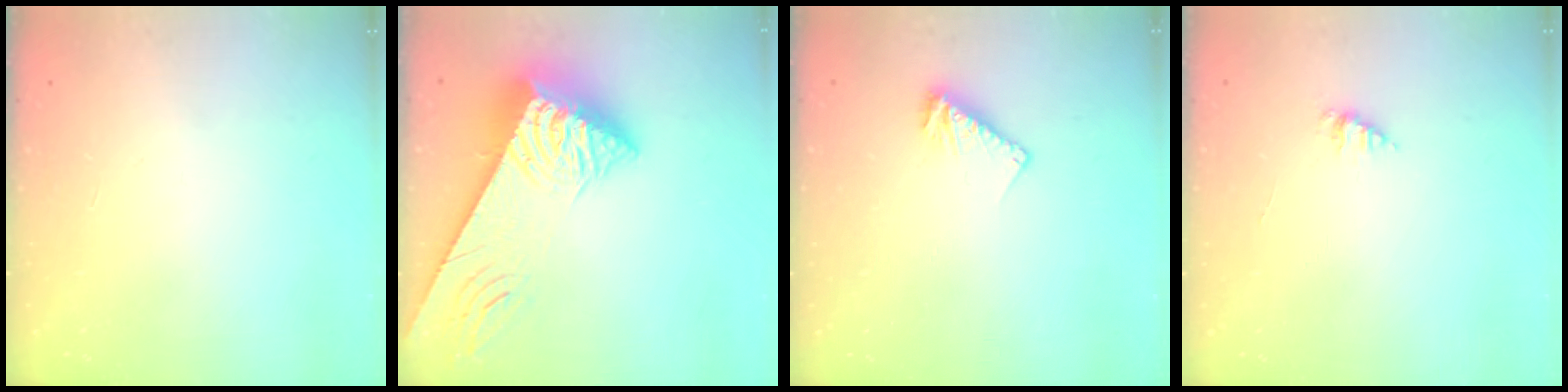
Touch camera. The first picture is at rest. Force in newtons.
{"total": 10.7, "press": 10.6, "slide": 1.2}
{"total": 7.2, "press": 7.2, "slide": 0.6}
{"total": 1.7, "press": 1.7, "slide": 0.2}